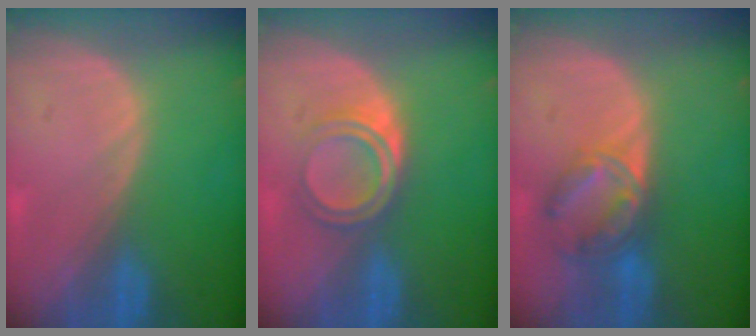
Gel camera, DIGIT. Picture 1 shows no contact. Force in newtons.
{"total": 5.2, "press": 4.4, "slide": 2.7}
{"total": 7.1, "press": 5.9, "slide": 4.0}